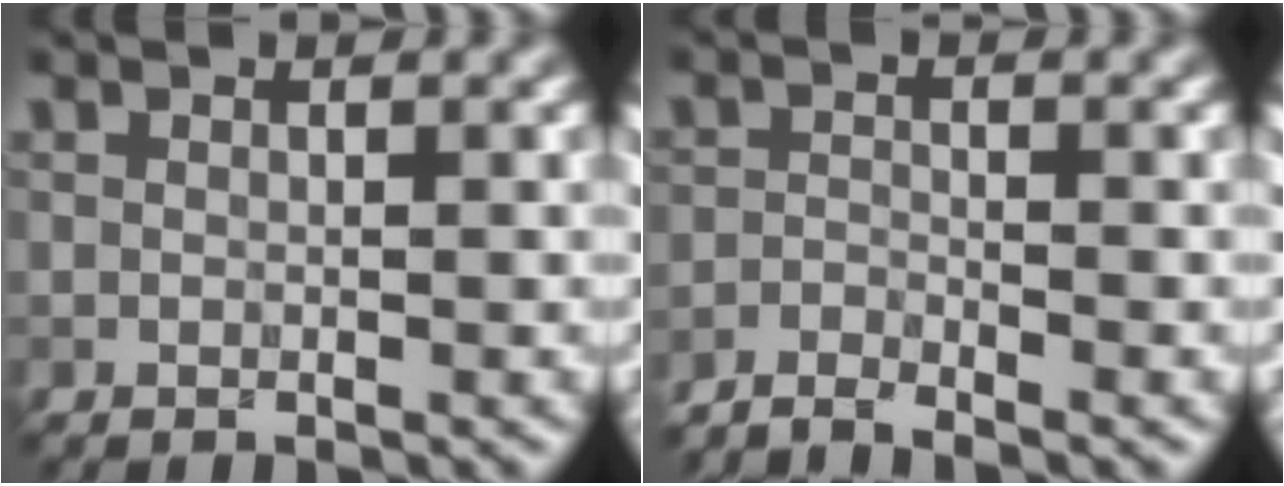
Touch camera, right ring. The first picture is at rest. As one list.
[{"total": 2.6, "force": [-2.4, 0.2, 0.9], "torque": [-0.023, 0.001, -0.056]}]